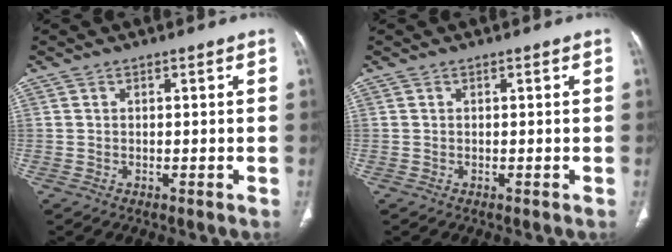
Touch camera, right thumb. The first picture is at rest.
{"total": 0.0}